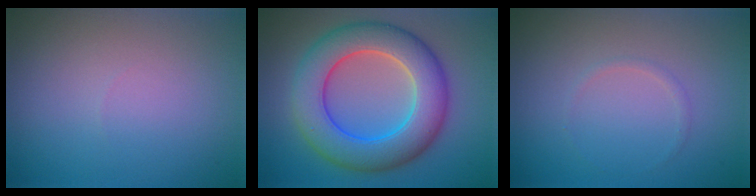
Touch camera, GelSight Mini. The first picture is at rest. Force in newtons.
{"total": 9.1, "press": 9.1, "slide": 0.3}
{"total": 0.6, "press": 0.6, "slide": 0.0}